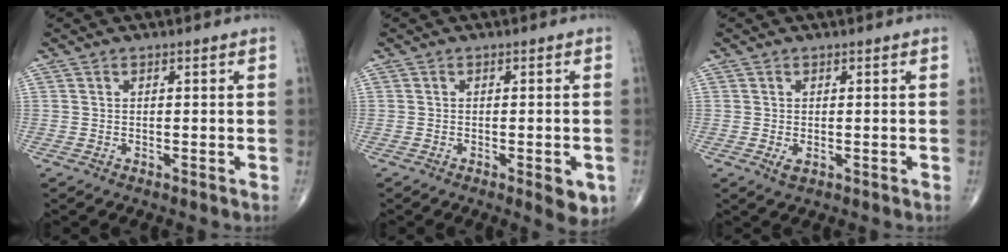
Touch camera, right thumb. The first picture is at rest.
{"total": 4.6, "force": [-1.7, 1.5, 3.9], "torque": [-0.034, -0.002, -0.017]}
{"total": 1.3, "force": [-0.3, 0.7, 1.1], "torque": [-0.019, -0.003, -0.003]}